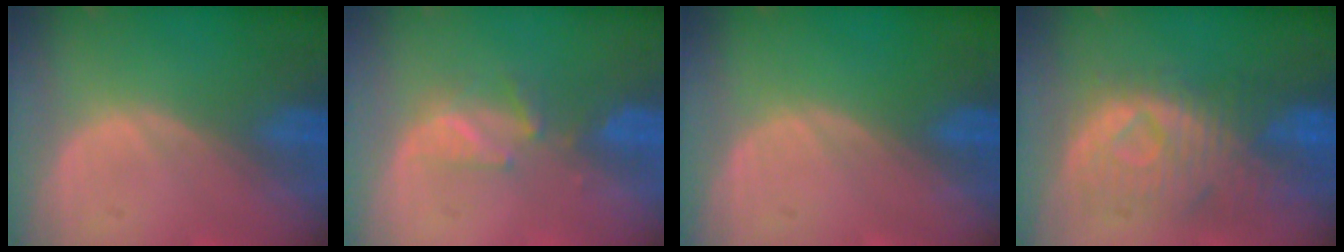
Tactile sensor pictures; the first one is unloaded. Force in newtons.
{"total": 3.4, "press": 3.3, "slide": 0.7}
{"total": 0.0}
{"total": 9.8, "press": 9.1, "slide": 3.6}